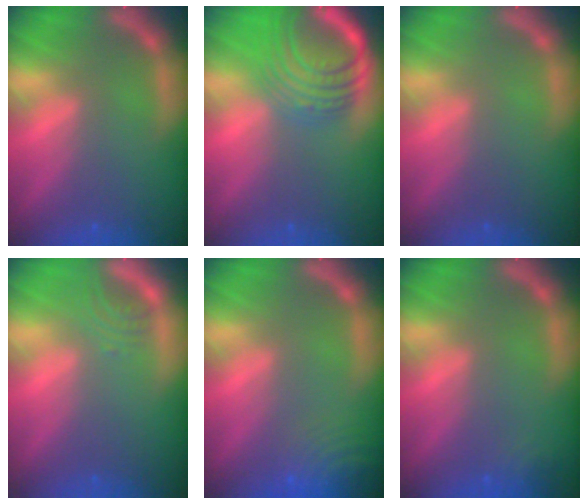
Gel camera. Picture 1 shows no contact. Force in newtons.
{"total": 10.0}
{"total": 0.0}
{"total": 2.0}
{"total": 8.5}
{"total": 1.4}